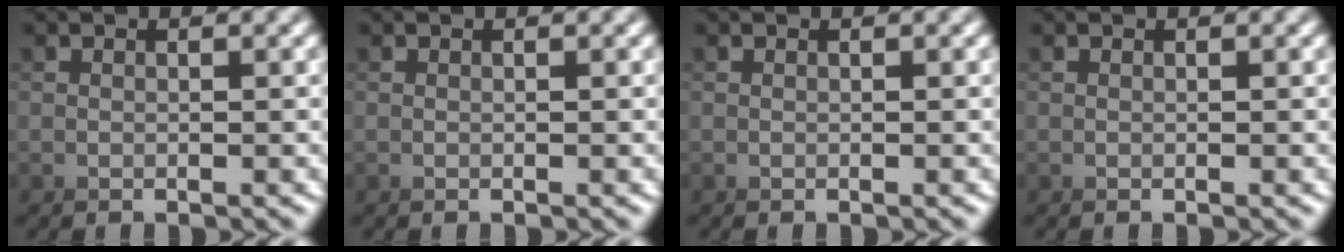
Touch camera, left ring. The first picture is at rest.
{"total": 0.0}
{"total": 0.0}
{"total": 0.0}